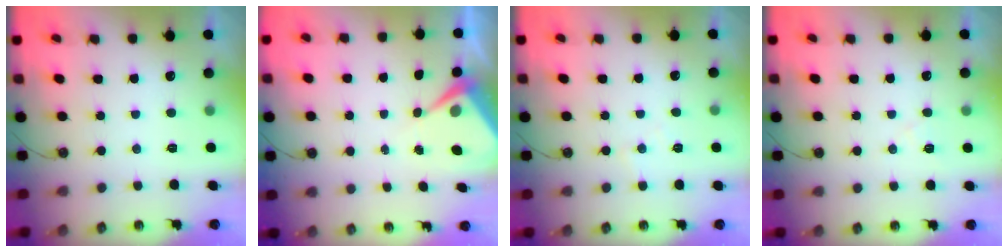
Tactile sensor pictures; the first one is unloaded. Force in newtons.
{"total": 5.4, "press": 5.3, "slide": 0.6}
{"total": 5.5, "press": 5.4, "slide": 0.8}
{"total": 8.8, "press": 8.8, "slide": 0.8}